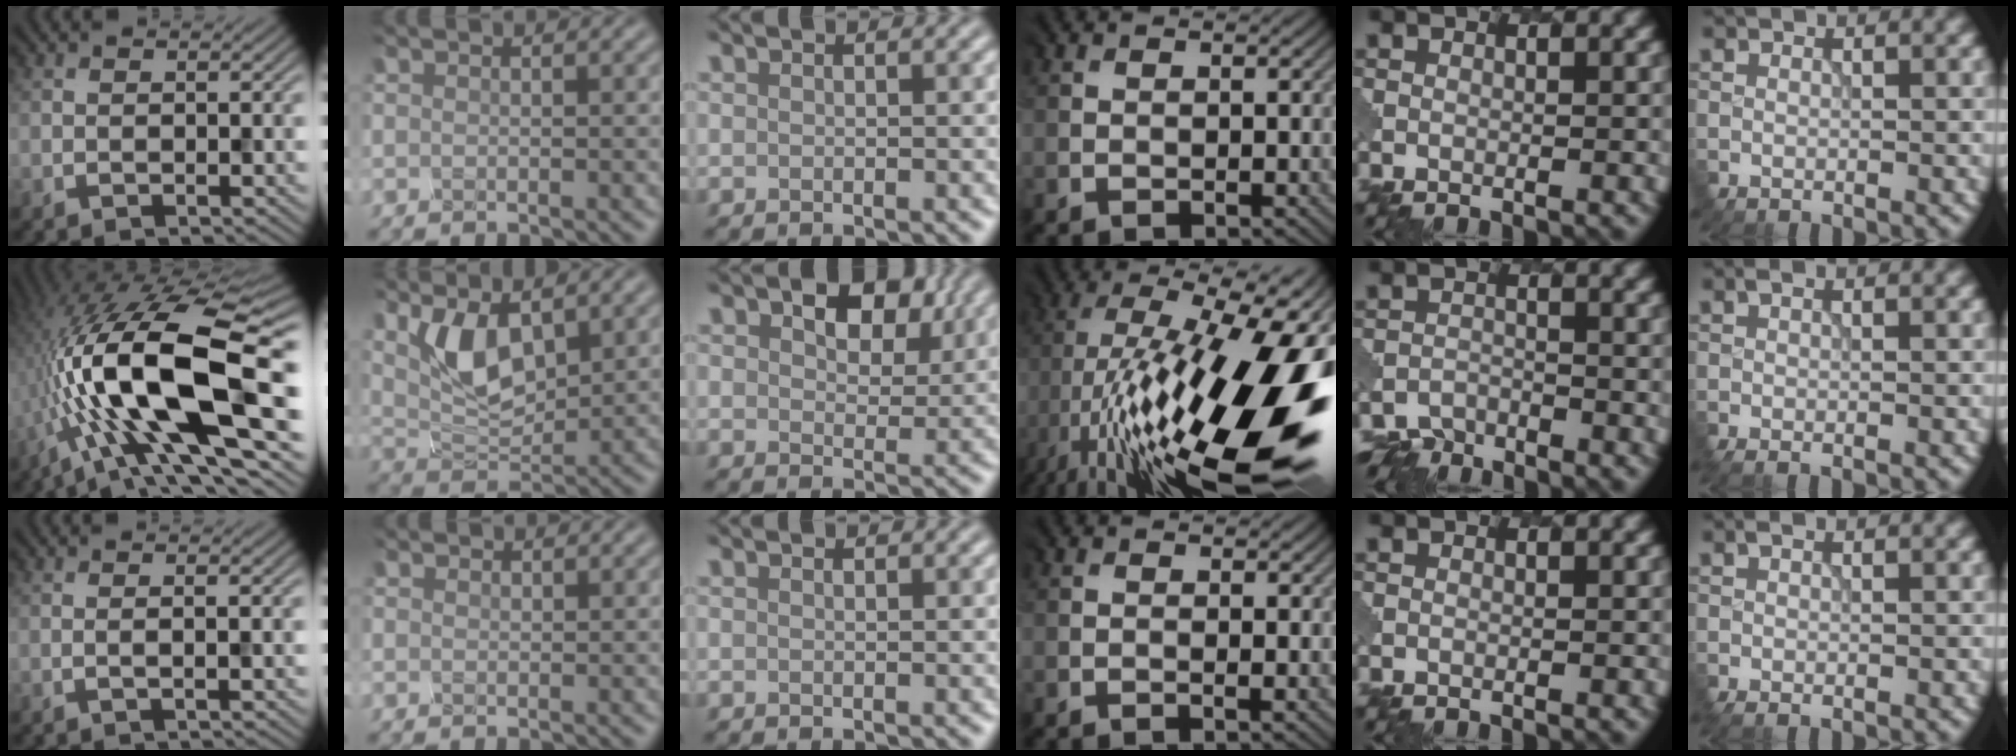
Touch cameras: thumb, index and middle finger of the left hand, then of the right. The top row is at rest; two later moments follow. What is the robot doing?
{"motion": "disassemble", "object": "battery cover"}